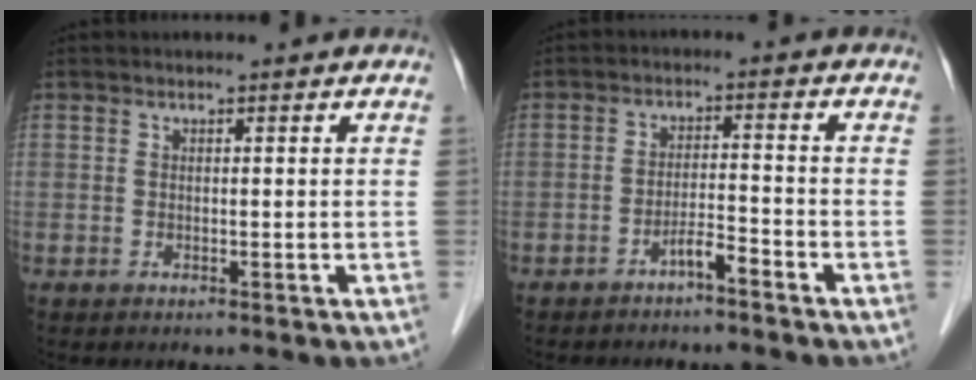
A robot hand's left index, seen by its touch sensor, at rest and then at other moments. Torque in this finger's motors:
{"motor_torque": [1.10, 0.43, 0.11, 0.01]}